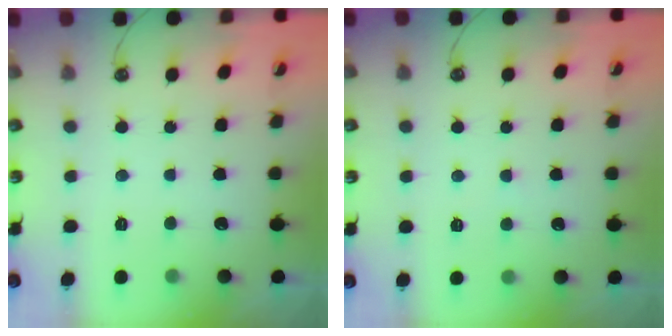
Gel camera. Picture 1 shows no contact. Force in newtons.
{"total": 2.3, "press": 2.3, "slide": 0.2}